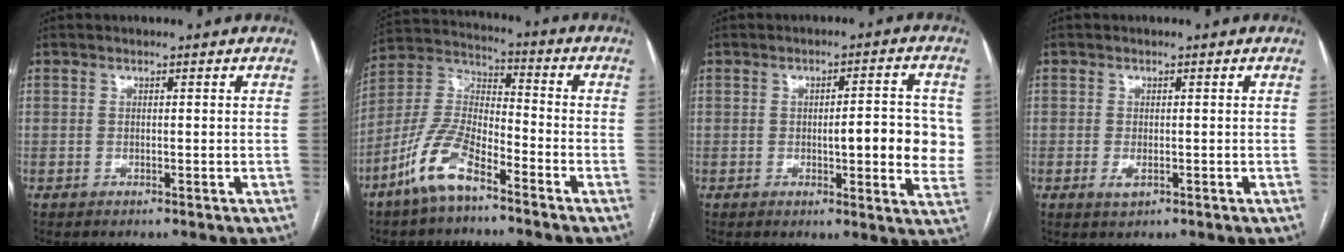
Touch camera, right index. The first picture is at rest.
{"total": 10.8, "force": [-7.2, 3.3, 7.4], "torque": [-0.170, 0.000, -0.146]}
{"total": 9.0, "force": [-0.1, 1.9, 8.8], "torque": [-0.106, 0.008, -0.003]}
{"total": 1.5, "force": [-0.6, 0.7, 1.2], "torque": [-0.020, -0.003, -0.008]}